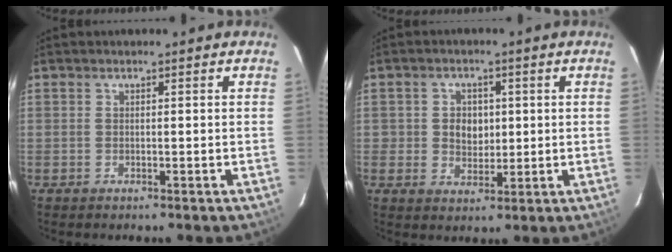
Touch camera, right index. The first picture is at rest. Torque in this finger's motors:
{"motor_torque": [0.01, -0.01, 0.04, 0.03]}